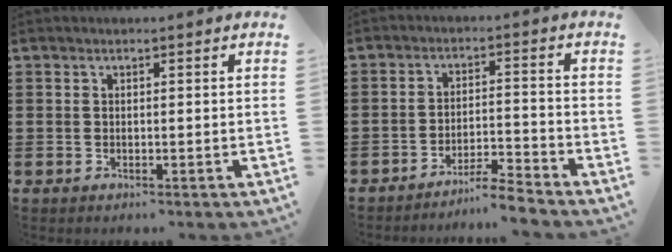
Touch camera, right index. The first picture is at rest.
{"total": 4.5, "force": [-4.3, -0.4, 1.1], "torque": [-0.022, -0.005, -0.088]}